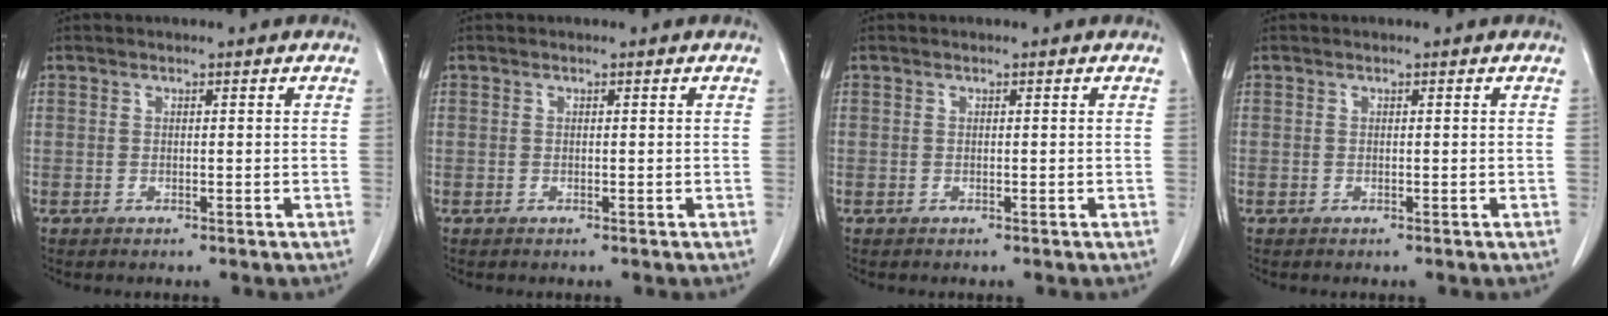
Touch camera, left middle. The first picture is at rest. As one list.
[{"total": 0.0}, {"total": 0.0}, {"total": 0.0}]